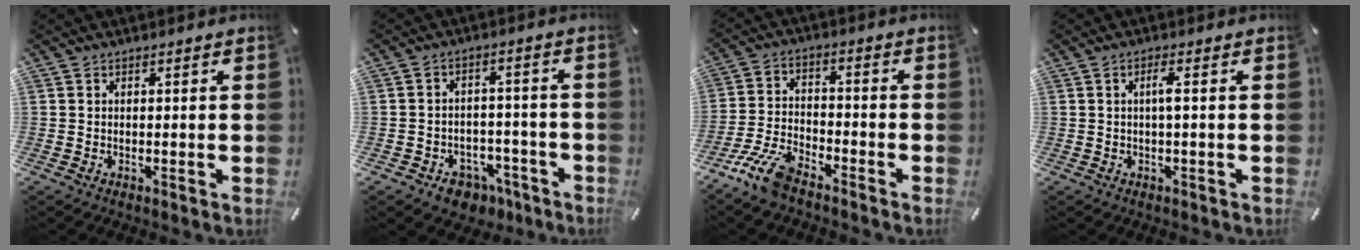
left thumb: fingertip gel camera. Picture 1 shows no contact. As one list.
[{"total": 6.0, "force": [-3.5, 4.6, 1.6], "torque": [-0.022, 0.030, -0.059]}, {"total": 9.8, "force": [-7.7, 3.4, 5.0], "torque": [-0.111, 0.029, -0.149]}, {"total": 2.9, "force": [0.1, 0.2, 2.9], "torque": [-0.056, 0.001, -0.001]}]